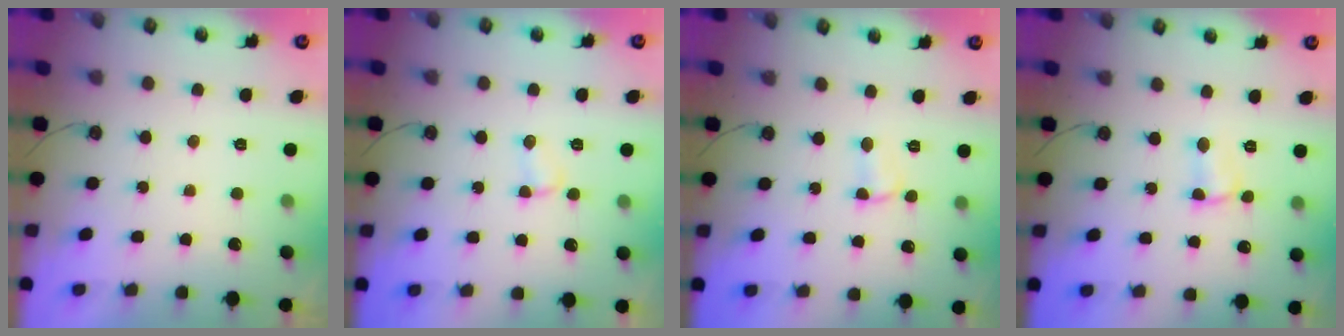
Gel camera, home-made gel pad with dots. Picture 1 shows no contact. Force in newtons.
{"total": 2.4, "press": 2.4, "slide": 0.3}
{"total": 2.5, "press": 2.4, "slide": 0.4}
{"total": 2.7, "press": 2.7, "slide": 0.5}